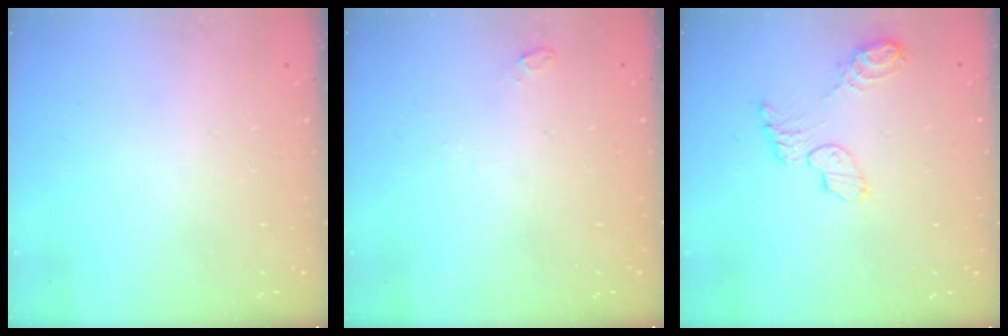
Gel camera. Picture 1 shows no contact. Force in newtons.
{"total": 4.7, "press": 2.7, "slide": 3.9}
{"total": 7.7, "press": 7.7, "slide": 0.5}